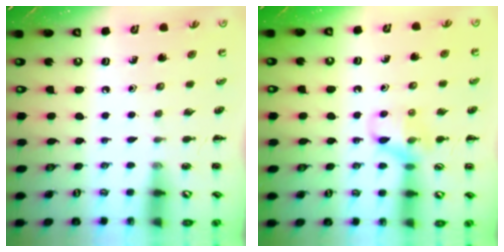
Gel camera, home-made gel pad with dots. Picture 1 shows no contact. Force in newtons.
{"total": 10.1, "press": 10.1, "slide": 0.8}